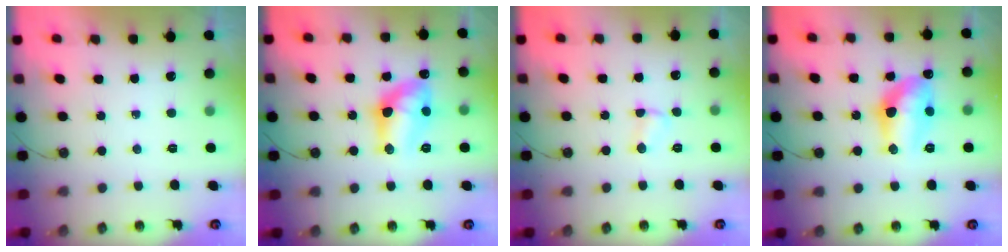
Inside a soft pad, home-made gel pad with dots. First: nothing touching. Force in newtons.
{"total": 12.6, "press": 12.6, "slide": 0.7}
{"total": 3.7, "press": 3.7, "slide": 0.4}
{"total": 12.3, "press": 12.2, "slide": 1.1}